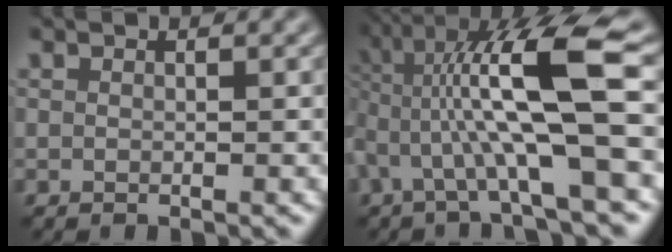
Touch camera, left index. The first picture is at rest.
{"total": 10.0, "force": [0.1, 1.8, 9.9], "torque": [-0.185, 0.021, 0.004]}